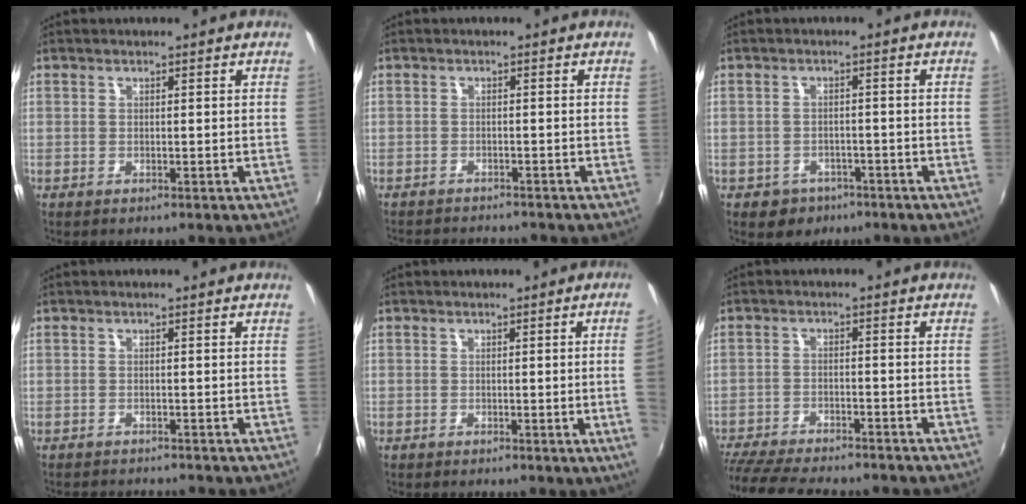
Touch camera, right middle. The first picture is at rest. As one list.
[{"total": 5.5, "force": [-5.2, 0.8, 1.5], "torque": [-0.043, -0.013, -0.080]}, {"total": 5.0, "force": [-2.9, 3.9, 1.1], "torque": [-0.036, 0.000, -0.036]}, {"total": 3.9, "force": [-3.7, 0.6, 1.1], "torque": [-0.031, -0.013, -0.057]}, {"total": 3.8, "force": [-0.1, -1.8, 3.3], "torque": [-0.051, -0.012, 0.002]}, {"total": 16.1, "force": [-13.8, 3.9, 7.4], "torque": [-0.162, -0.038, -0.215]}]